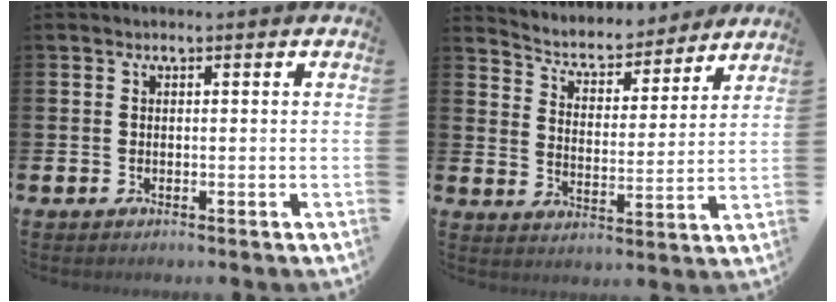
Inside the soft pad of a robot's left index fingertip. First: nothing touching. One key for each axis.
{"total": 5.2, "fx": 4.9, "fy": 1.6, "fz": 0.6, "tx": -0.040, "ty": -0.045, "tz": 0.078}